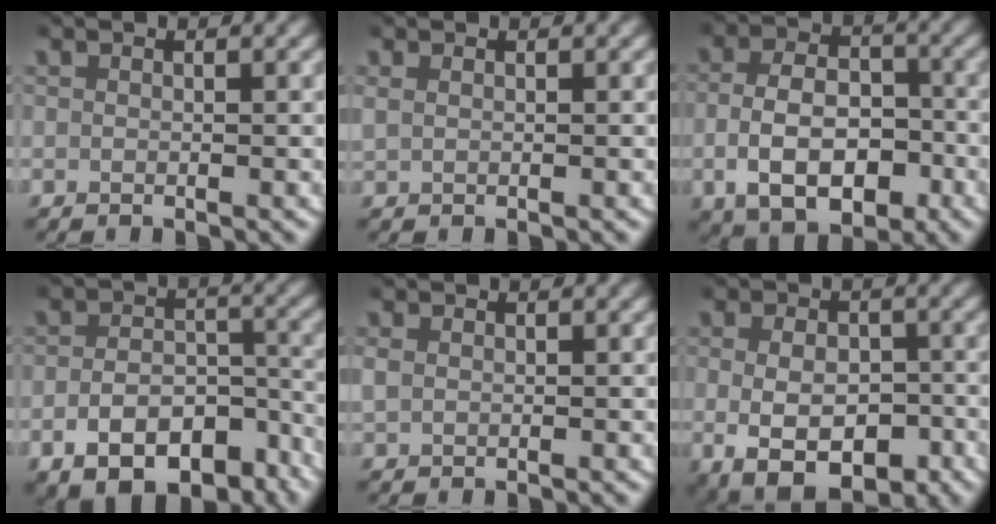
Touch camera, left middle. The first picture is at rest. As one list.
[{"total": 0.9, "force": [0.4, 0.5, 0.5], "torque": [-0.019, 0.002, 0.010]}, {"total": 8.5, "force": [-2.4, 5.9, 5.6], "torque": [-0.097, -0.017, -0.036]}, {"total": 9.4, "force": [-6.9, 5.2, 3.7], "torque": [-0.050, -0.013, -0.107]}, {"total": 1.3, "force": [0.2, 1.0, 0.7], "torque": [-0.027, 0.000, 0.006]}, {"total": 9.3, "force": [-4.3, 5.8, 5.8], "torque": [-0.100, -0.037, -0.050]}]